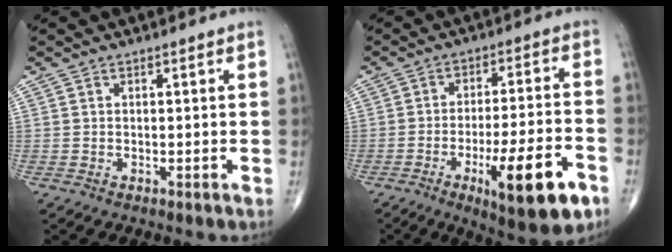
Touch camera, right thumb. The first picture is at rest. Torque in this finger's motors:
{"motor_torque": [2.13, 2.03, 1.20, -1.07, 0.46]}